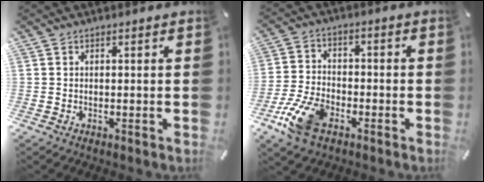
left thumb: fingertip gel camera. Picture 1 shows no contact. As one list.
[{"total": 11.6, "force": [-5.8, 6.9, 7.4], "torque": [-0.154, 0.024, -0.104]}]